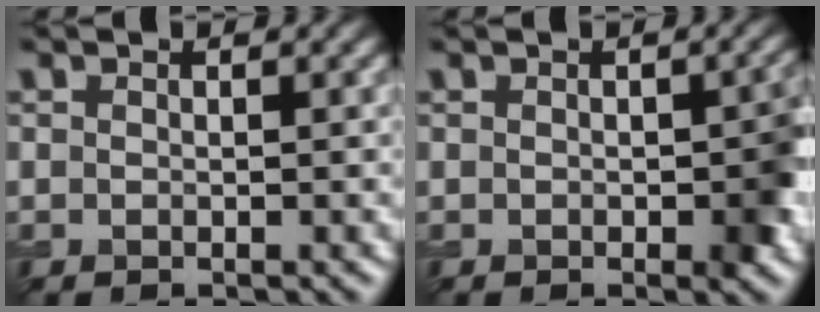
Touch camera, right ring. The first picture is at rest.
{"total": 3.1, "force": [-0.5, 1.3, 2.7], "torque": [-0.030, 0.000, -0.004]}